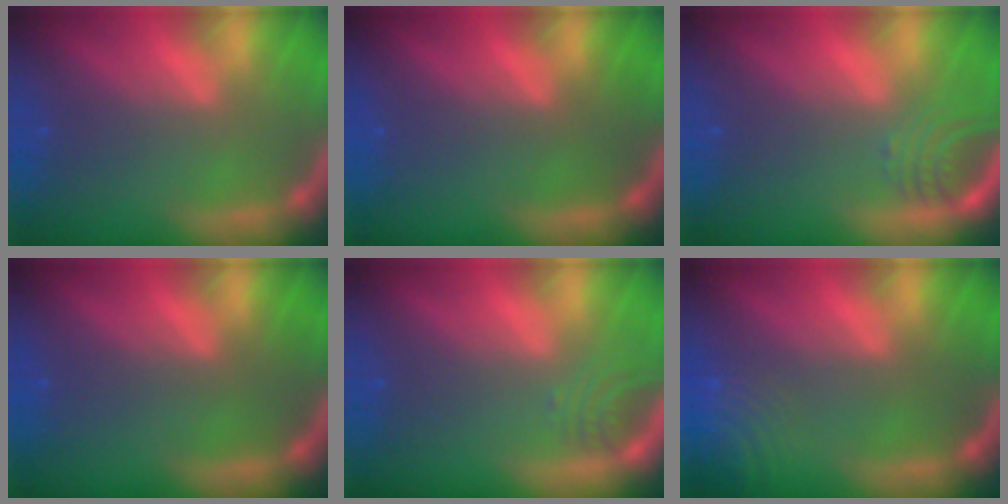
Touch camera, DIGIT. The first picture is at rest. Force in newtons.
{"total": 0.0}
{"total": 3.0}
{"total": 0.0}
{"total": 2.0}
{"total": 7.5}